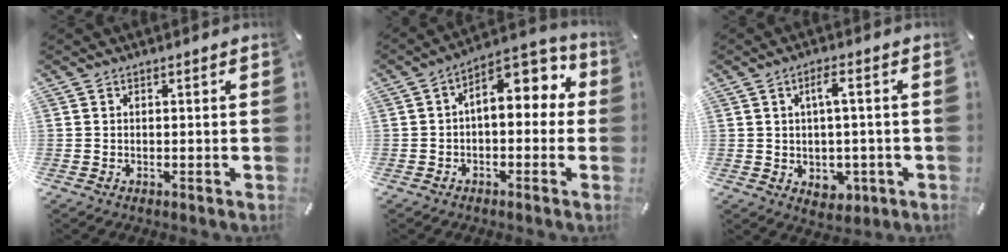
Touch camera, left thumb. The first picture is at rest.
{"total": 9.8, "force": [3.1, 5.4, 7.6], "torque": [-0.104, -0.029, 0.049]}
{"total": 6.0, "force": [0.0, 3.6, 4.8], "torque": [-0.074, 0.004, -0.003]}